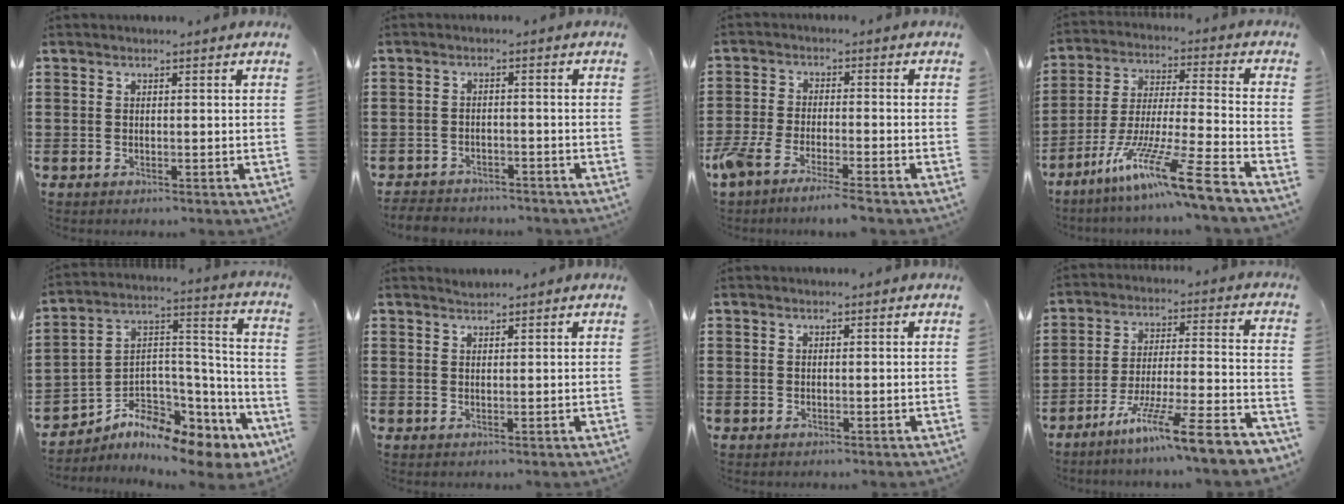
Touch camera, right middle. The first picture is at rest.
{"total": 2.7, "force": [-2.6, 0.4, -0.1], "torque": [-0.006, -0.004, -0.058]}
{"total": 5.1, "force": [-4.4, 0.1, 2.7], "torque": [-0.071, -0.016, -0.088]}
{"total": 12.8, "force": [-9.6, -0.5, 8.5], "torque": [-0.157, 0.002, -0.182]}
{"total": 7.4, "force": [-6.4, 2.8, 2.5], "torque": [-0.062, -0.006, -0.126]}
{"total": 0.9, "force": [0.9, 0.1, -0.1], "torque": [-0.001, 0.000, 0.018]}
{"total": 0.0}
{"total": 10.9, "force": [-8.7, -0.5, 6.5], "torque": [-0.116, -0.001, -0.170]}